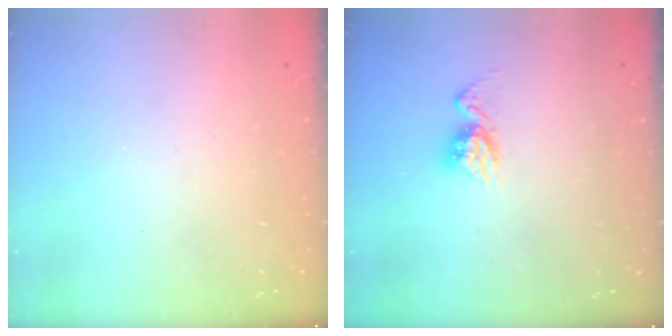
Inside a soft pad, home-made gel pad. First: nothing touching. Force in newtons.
{"total": 6.7, "press": 6.7, "slide": 0.6}